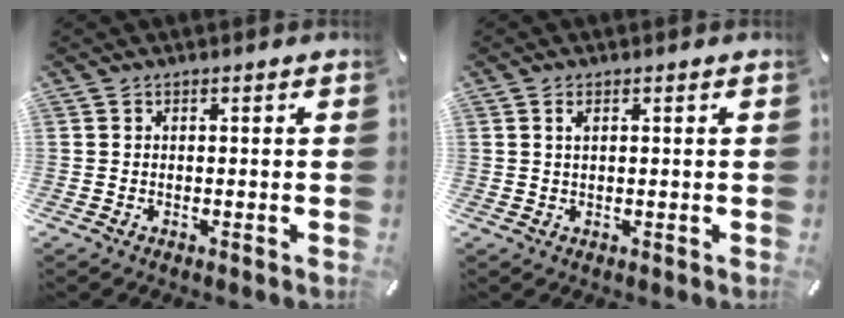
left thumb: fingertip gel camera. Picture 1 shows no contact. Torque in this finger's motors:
{"motor_torque": [-0.05, -0.12, 0.01, 0.26, -0.02]}